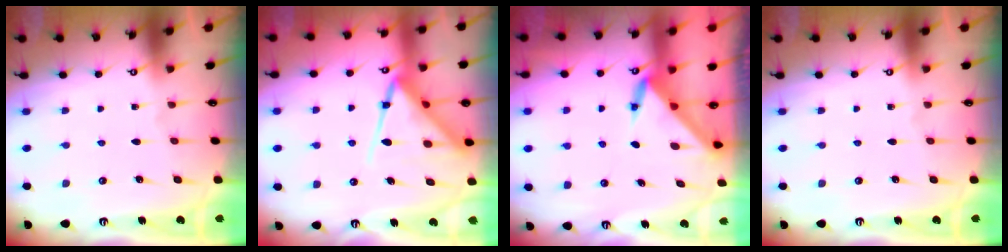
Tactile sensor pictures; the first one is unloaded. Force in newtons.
{"total": 14.2, "press": 14.2, "slide": 1.5}
{"total": 3.4, "press": 3.4, "slide": 0.2}
{"total": 0.0}